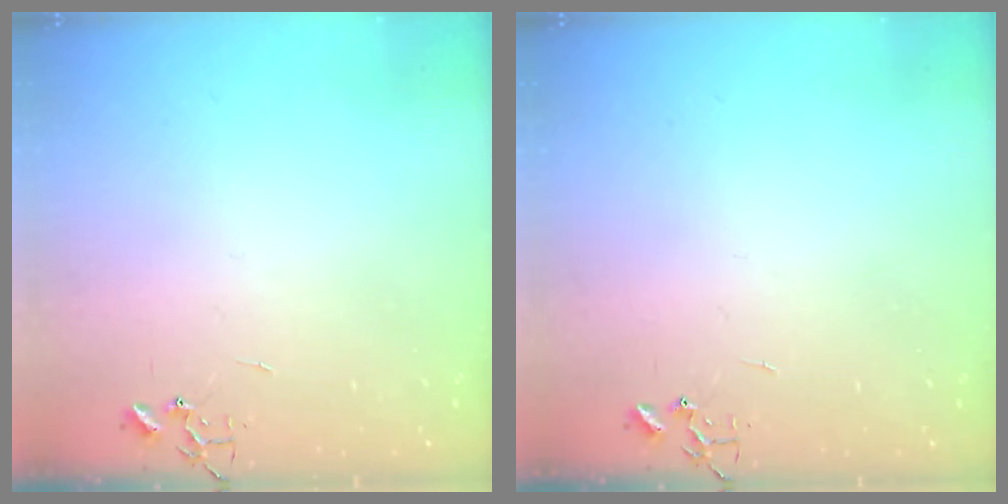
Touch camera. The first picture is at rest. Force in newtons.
{"total": 0.0}